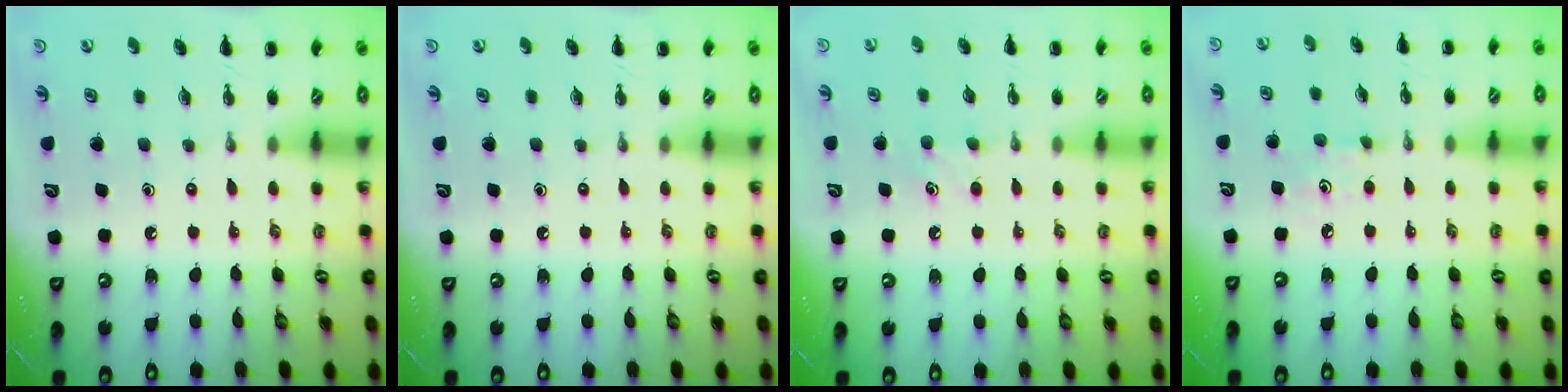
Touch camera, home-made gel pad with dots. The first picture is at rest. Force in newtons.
{"total": 0.0}
{"total": 5.6, "press": 5.4, "slide": 1.6}
{"total": 3.7, "press": 3.6, "slide": 1.1}